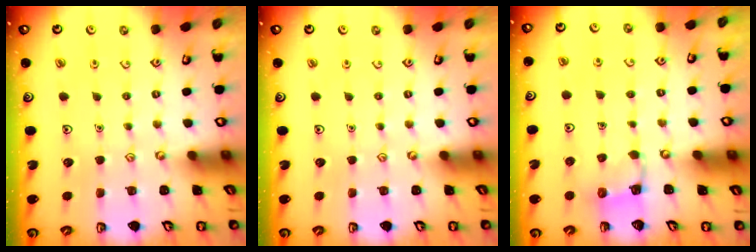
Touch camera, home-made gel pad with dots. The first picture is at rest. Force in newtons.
{"total": 0.0}
{"total": 2.1, "press": 2.0, "slide": 0.5}